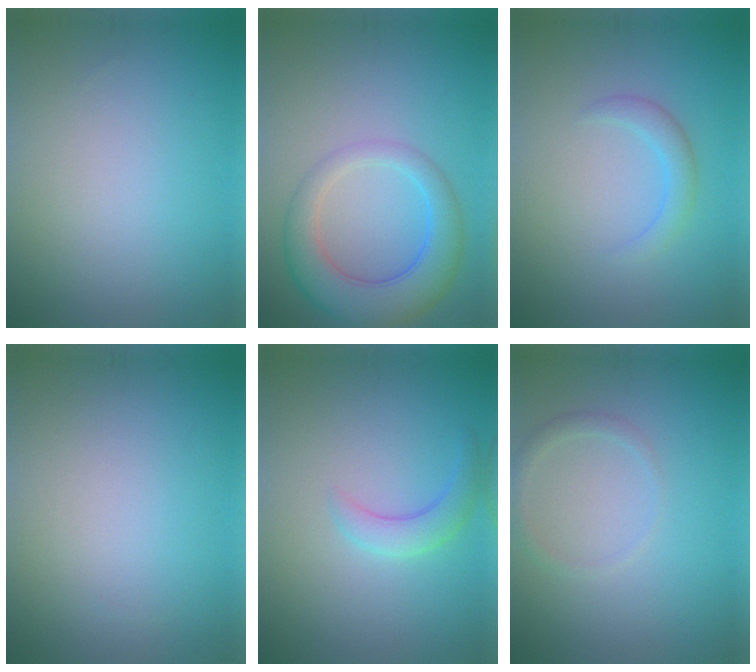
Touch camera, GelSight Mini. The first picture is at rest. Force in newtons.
{"total": 6.4, "press": 6.4, "slide": 0.3}
{"total": 2.0, "press": 2.0, "slide": 0.1}
{"total": 0.0}
{"total": 2.6, "press": 2.6, "slide": 0.1}
{"total": 1.3, "press": 1.3, "slide": 0.0}